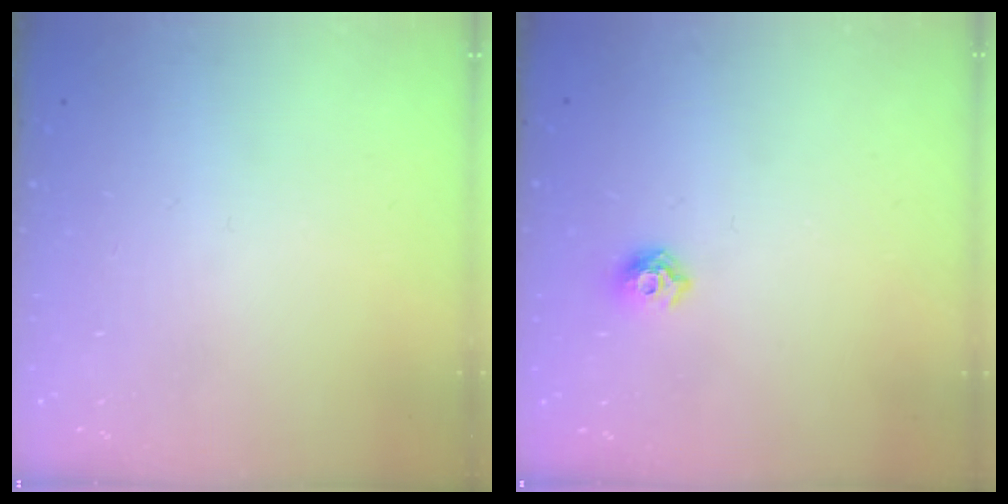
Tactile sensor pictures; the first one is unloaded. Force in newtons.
{"total": 7.3, "press": 7.2, "slide": 0.8}